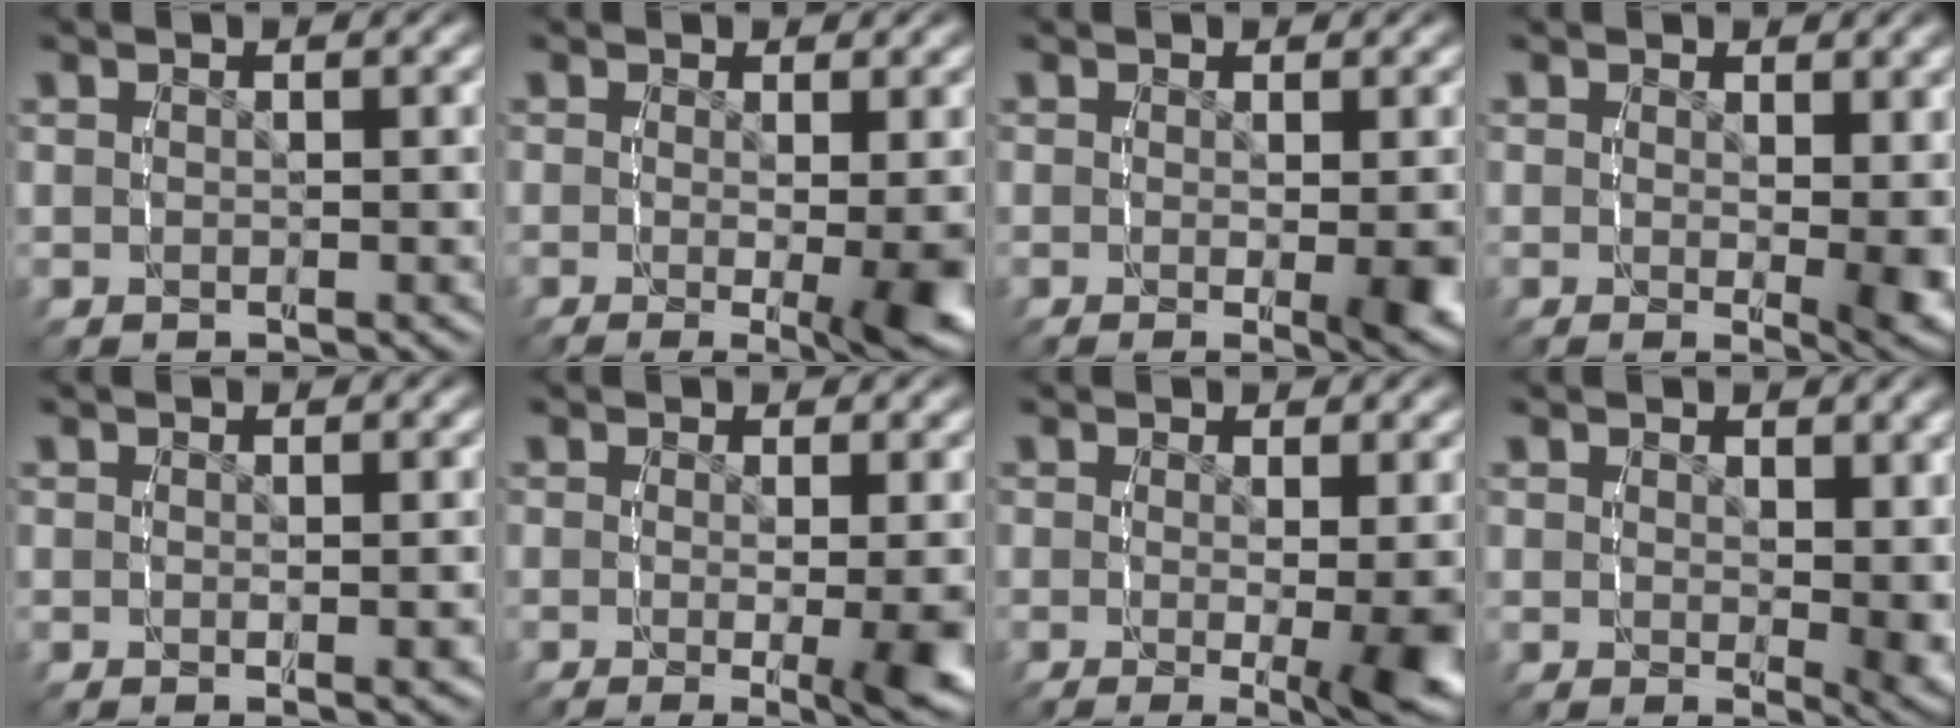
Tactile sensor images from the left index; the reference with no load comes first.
{"total": 4.5, "force": [-1.1, 0.3, 4.4], "torque": [-0.054, -0.019, -0.017]}
{"total": 2.8, "force": [-0.5, 0.1, 2.7], "torque": [-0.035, -0.013, -0.008]}
{"total": 3.0, "force": [0.2, 0.5, 3.0], "torque": [-0.031, -0.018, 0.004]}
{"total": 0.6, "force": [-0.3, -0.2, 0.5], "torque": [-0.007, -0.003, -0.005]}
{"total": 4.3, "force": [-1.2, 0.2, 4.1], "torque": [-0.053, -0.015, -0.021]}
{"total": 5.0, "force": [-1.3, 0.4, 4.8], "torque": [-0.059, -0.020, -0.020]}
{"total": 2.4, "force": [0.5, 0.6, 2.3], "torque": [-0.020, -0.014, 0.011]}